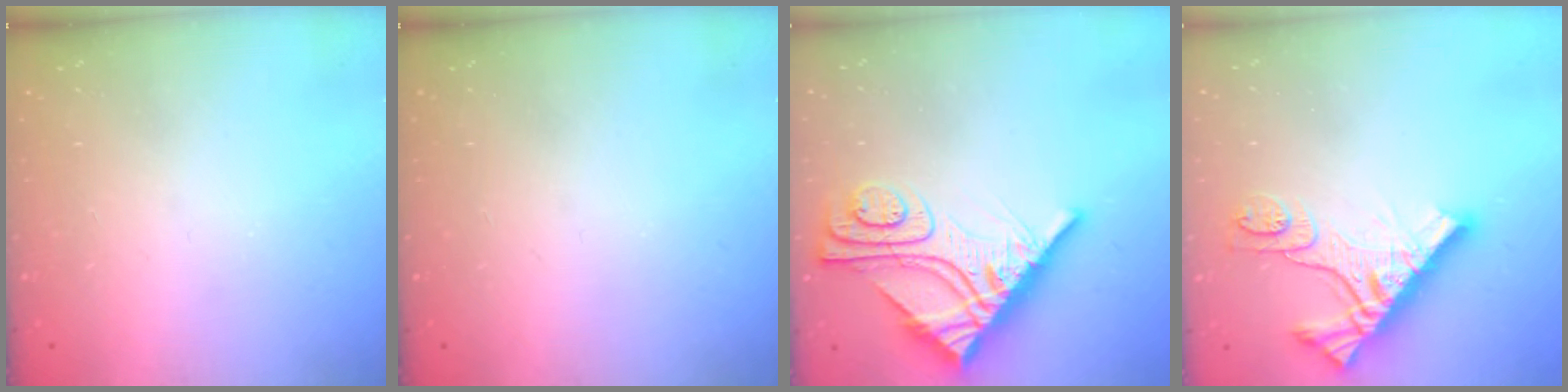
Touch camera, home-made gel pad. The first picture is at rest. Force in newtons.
{"total": 0.0}
{"total": 13.6, "press": 13.6, "slide": 1.3}
{"total": 11.4, "press": 11.3, "slide": 1.3}